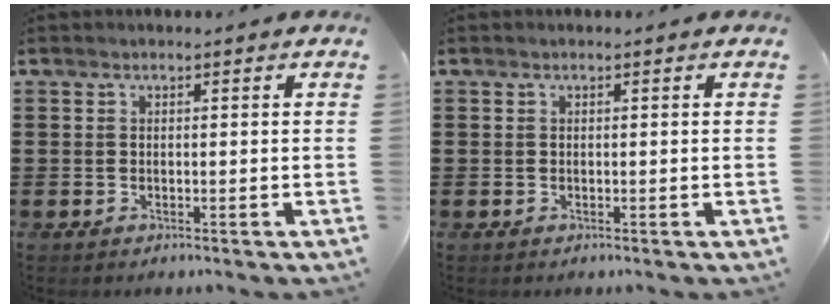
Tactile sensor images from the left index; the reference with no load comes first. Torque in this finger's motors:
{"motor_torque": [0.00, 0.00, 0.00, 0.00]}